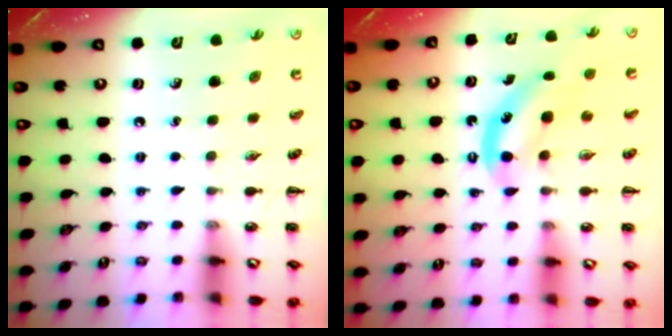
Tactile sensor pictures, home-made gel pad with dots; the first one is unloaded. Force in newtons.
{"total": 6.4, "press": 6.3, "slide": 0.8}